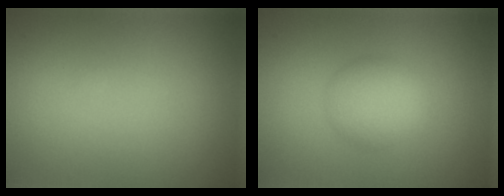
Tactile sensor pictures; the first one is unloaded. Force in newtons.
{"total": 3.4, "press": 3.4, "slide": 0.1}